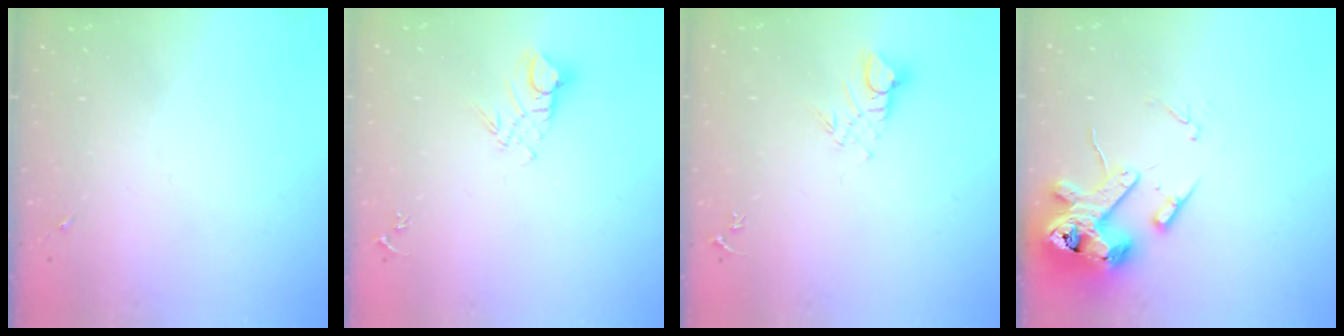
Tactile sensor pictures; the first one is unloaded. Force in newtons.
{"total": 7.9, "press": 7.8, "slide": 0.8}
{"total": 6.2, "press": 6.2, "slide": 0.5}
{"total": 15.6, "press": 15.4, "slide": 2.3}